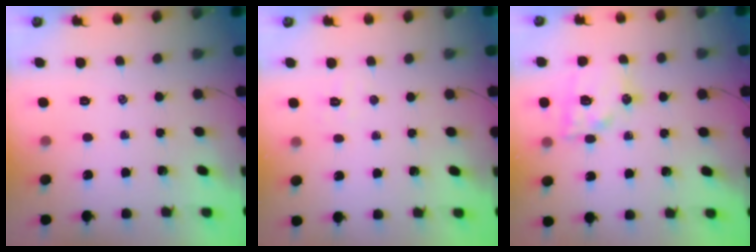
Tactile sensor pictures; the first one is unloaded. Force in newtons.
{"total": 3.7, "press": 3.6, "slide": 0.8}
{"total": 15.0, "press": 14.8, "slide": 2.2}